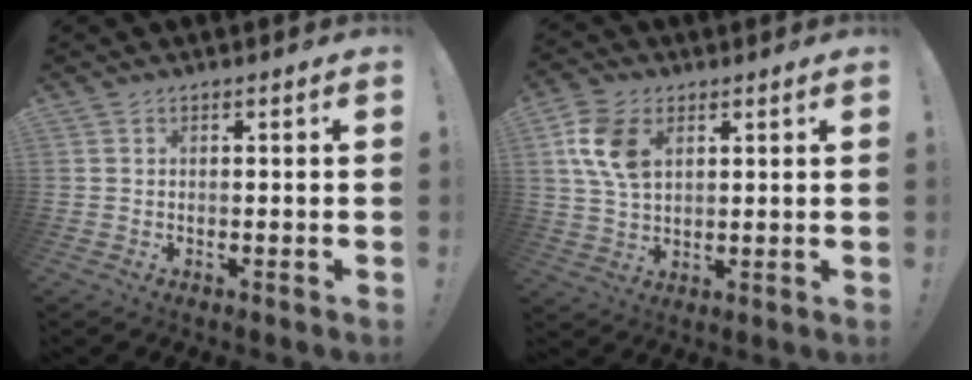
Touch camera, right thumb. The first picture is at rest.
{"total": 11.9, "force": [4.1, 7.9, 7.9], "torque": [-0.150, -0.002, 0.077]}